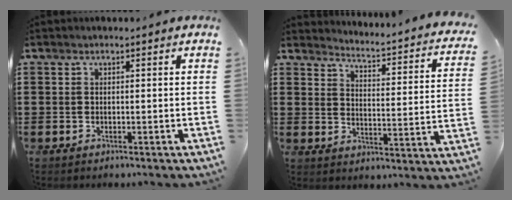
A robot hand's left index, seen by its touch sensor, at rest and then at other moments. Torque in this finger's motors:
{"motor_torque": [1.24, -0.90, -0.03, 0.00]}